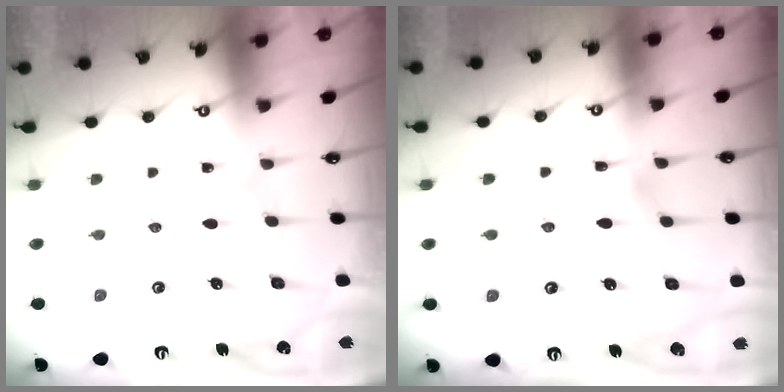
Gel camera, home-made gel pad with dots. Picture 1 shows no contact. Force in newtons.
{"total": 3.2, "press": 3.2, "slide": 0.4}